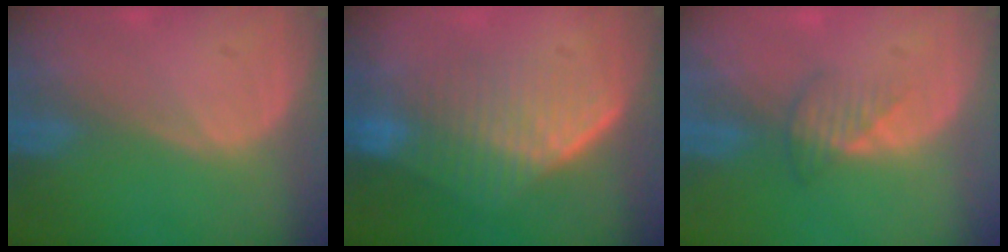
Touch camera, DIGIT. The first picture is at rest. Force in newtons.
{"total": 7.4, "press": 7.2, "slide": 1.7}
{"total": 2.5, "press": 2.5, "slide": 0.3}